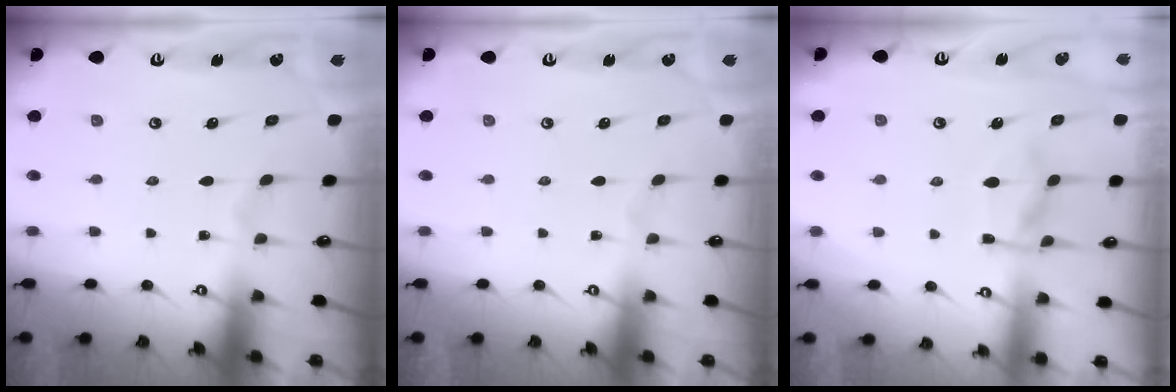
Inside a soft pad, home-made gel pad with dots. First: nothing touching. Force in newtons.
{"total": 0.0}
{"total": 9.0, "press": 9.0, "slide": 1.2}